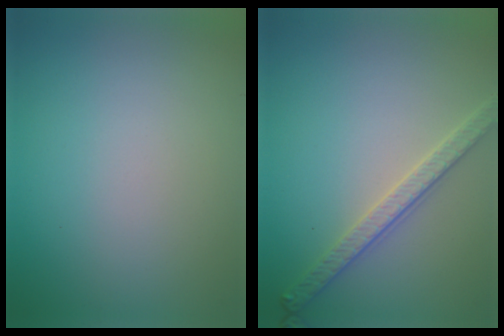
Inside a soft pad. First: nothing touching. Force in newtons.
{"total": 2.8, "press": 2.7, "slide": 0.7}